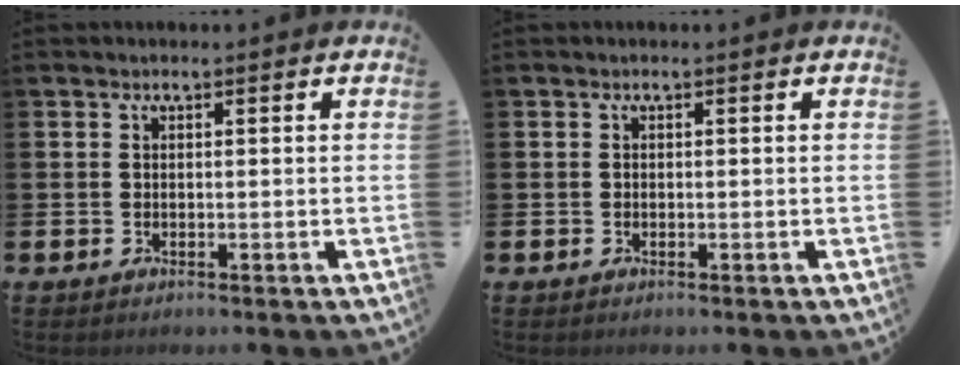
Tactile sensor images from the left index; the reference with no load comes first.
{"total": 0.0}